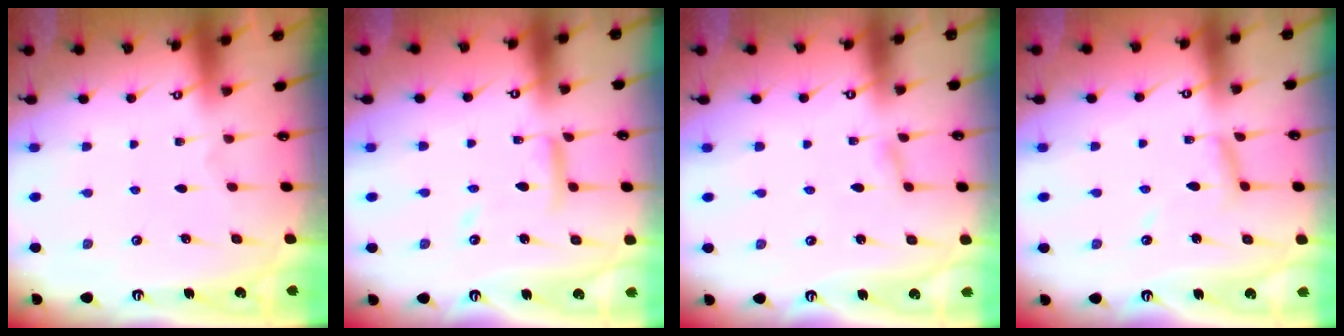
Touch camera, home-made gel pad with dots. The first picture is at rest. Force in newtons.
{"total": 10.2, "press": 10.2, "slide": 0.8}
{"total": 1.1, "press": 1.1, "slide": 0.1}
{"total": 6.9, "press": 6.9, "slide": 0.3}